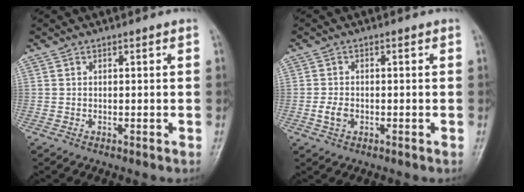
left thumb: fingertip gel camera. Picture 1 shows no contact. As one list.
[{"total": 2.7, "force": [-0.8, 1.9, 1.7], "torque": [-0.032, 0.002, -0.017]}]